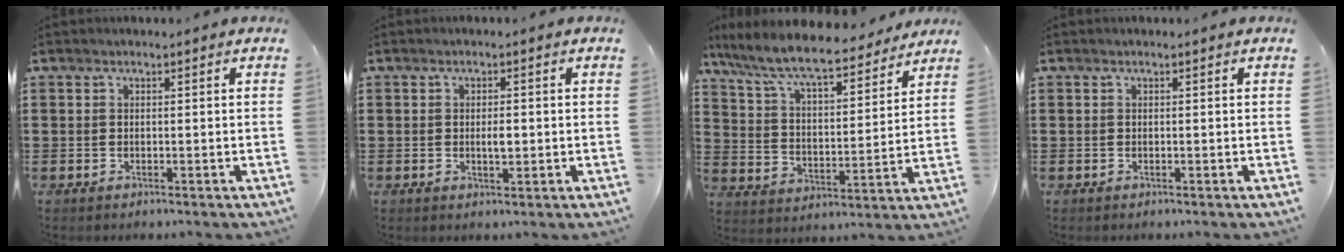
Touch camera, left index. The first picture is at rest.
{"total": 2.2, "force": [-0.1, 0.8, 2.1], "torque": [-0.032, -0.004, -0.004]}
{"total": 9.1, "force": [8.0, 1.0, 4.3], "torque": [-0.114, -0.044, 0.134]}
{"total": 0.0}